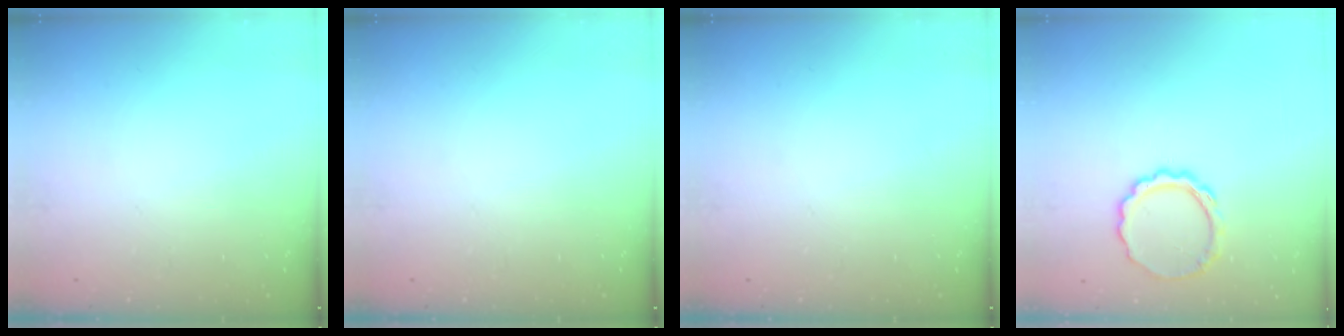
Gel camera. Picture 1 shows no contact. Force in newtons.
{"total": 0.0}
{"total": 0.0}
{"total": 8.2, "press": 8.1, "slide": 0.8}